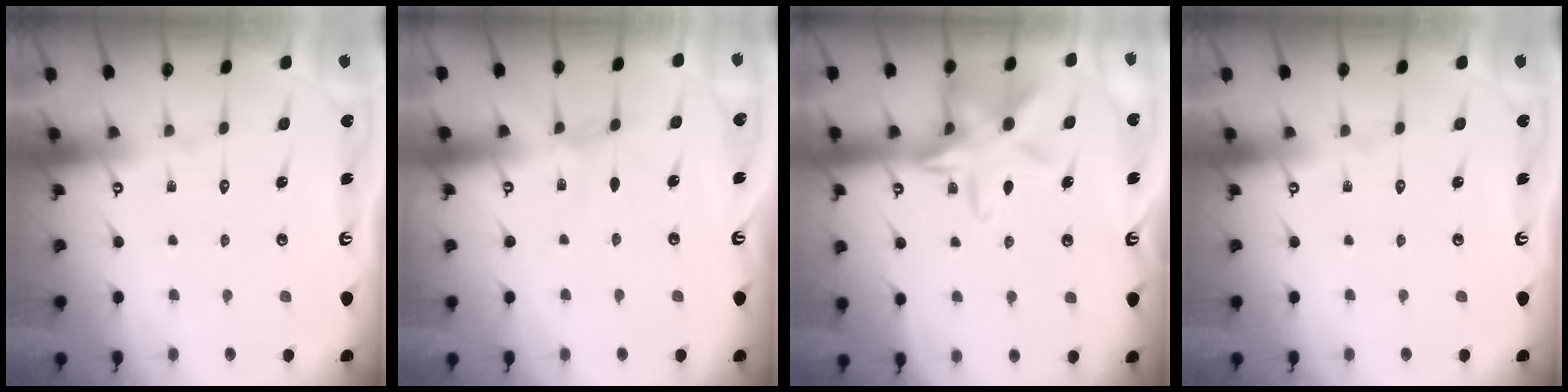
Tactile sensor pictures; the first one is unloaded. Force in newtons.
{"total": 2.1, "press": 2.1, "slide": 0.3}
{"total": 13.4, "press": 13.3, "slide": 0.8}
{"total": 0.0}